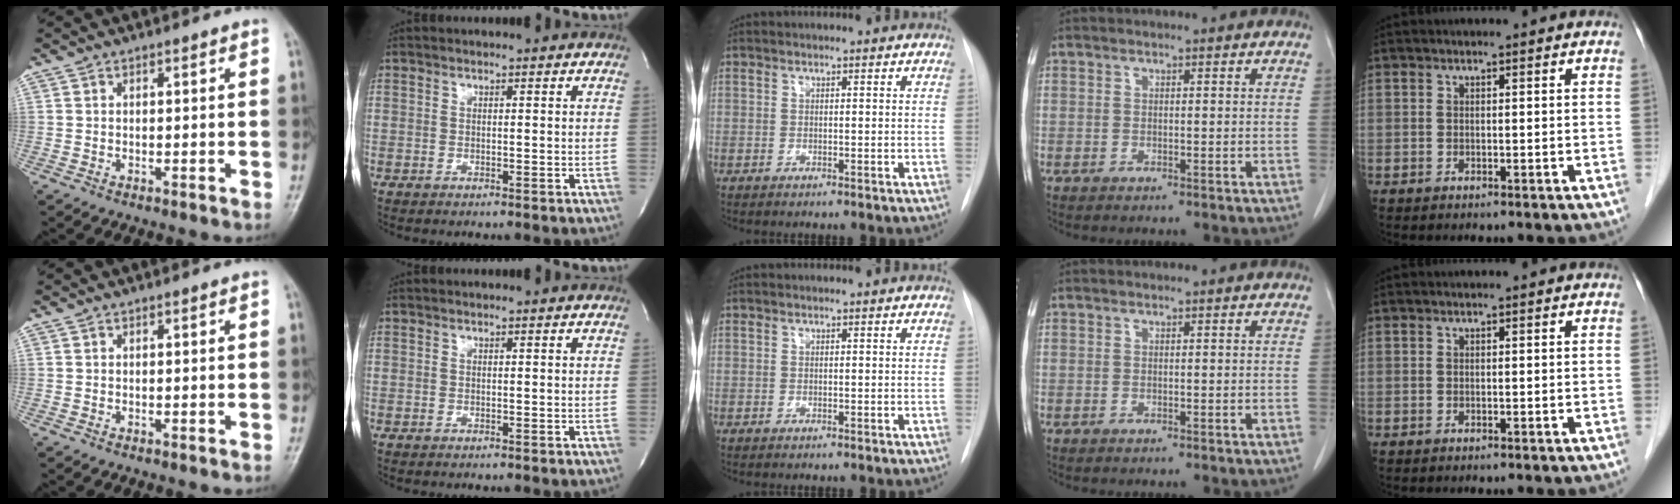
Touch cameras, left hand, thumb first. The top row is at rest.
{}